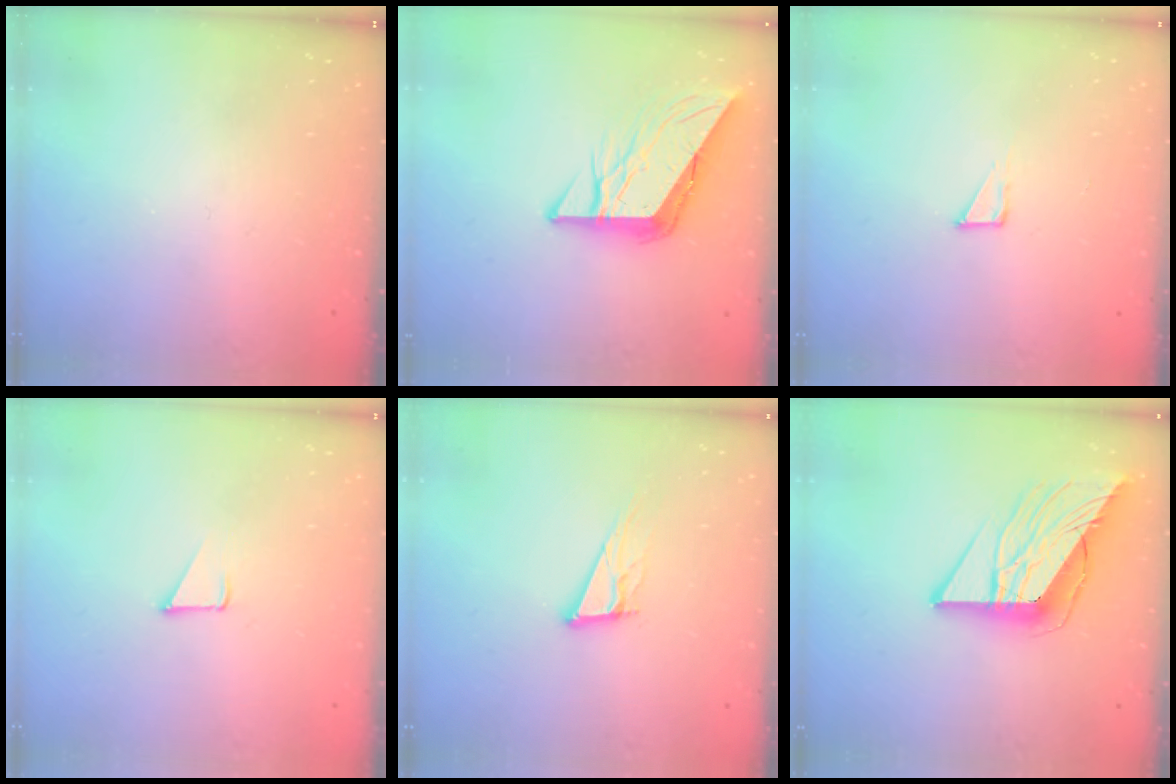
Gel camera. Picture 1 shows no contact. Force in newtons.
{"total": 9.3, "press": 9.2, "slide": 1.2}
{"total": 2.3, "press": 2.3, "slide": 0.1}
{"total": 2.8, "press": 2.8, "slide": 0.2}
{"total": 10.8, "press": 10.5, "slide": 2.6}
{"total": 14.7, "press": 14.6, "slide": 1.7}